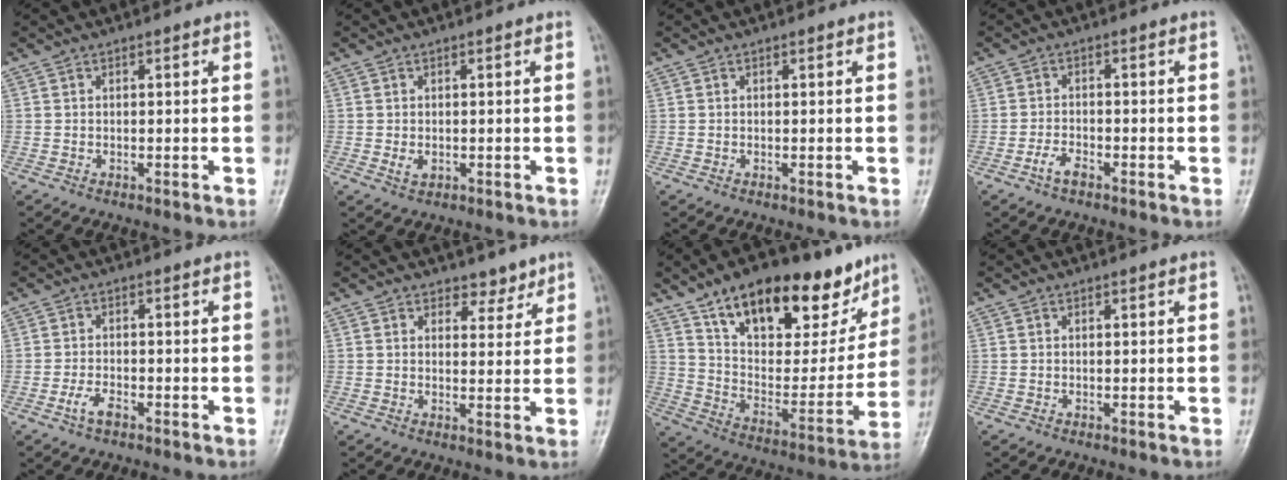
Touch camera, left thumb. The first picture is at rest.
{"total": 2.1, "force": [-0.1, 1.4, 1.6], "torque": [-0.023, -0.004, 0.002]}
{"total": 0.0}
{"total": 2.9, "force": [-1.9, 1.4, 1.8], "torque": [-0.038, 0.013, -0.036]}
{"total": 3.1, "force": [-1.7, 1.4, 2.1], "torque": [-0.046, 0.011, -0.033]}
{"total": 3.5, "force": [2.8, 2.0, 0.8], "torque": [0.013, -0.019, 0.040]}
{"total": 25.7, "force": [16.5, 11.9, 15.8], "torque": [-0.190, -0.042, 0.264]}
{"total": 0.0}